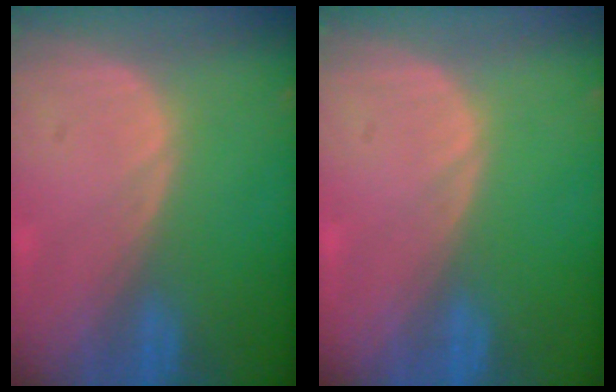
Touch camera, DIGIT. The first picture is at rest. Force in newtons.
{"total": 0.0}